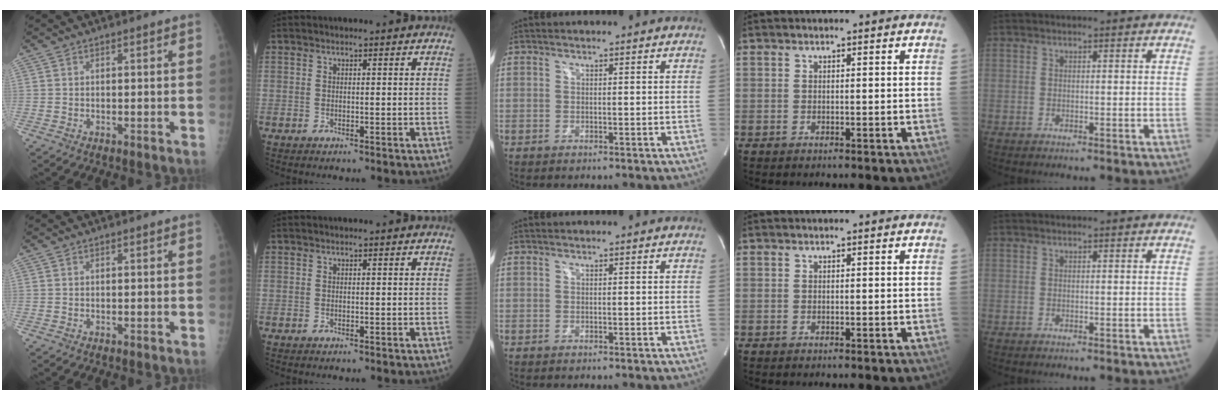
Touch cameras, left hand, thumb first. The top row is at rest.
{}